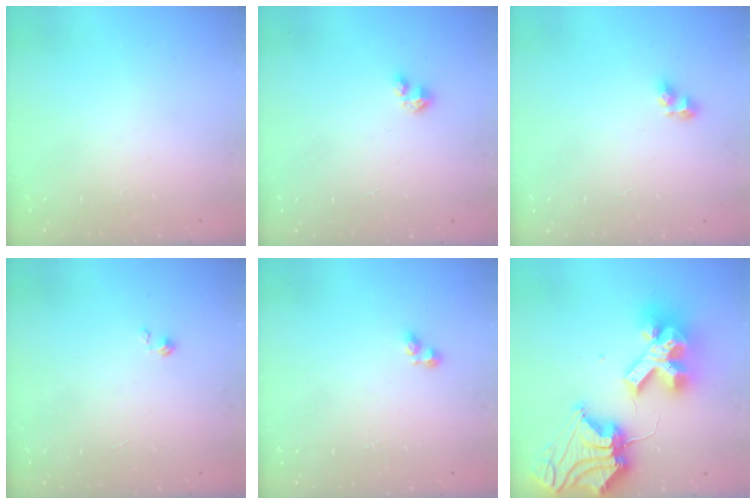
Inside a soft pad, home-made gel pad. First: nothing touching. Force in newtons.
{"total": 2.1, "press": 2.1, "slide": 0.2}
{"total": 5.2, "press": 5.2, "slide": 0.4}
{"total": 0.0}
{"total": 3.0, "press": 2.9, "slide": 0.6}
{"total": 24.9, "press": 24.7, "slide": 3.0}